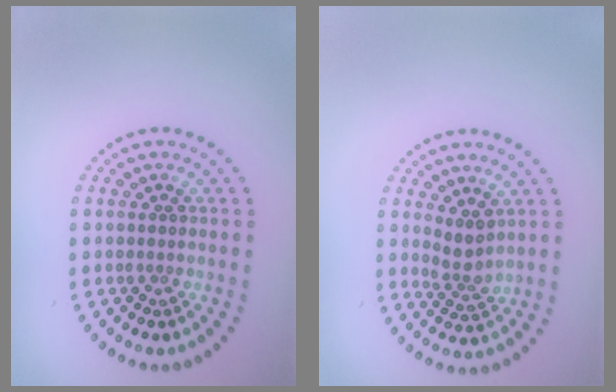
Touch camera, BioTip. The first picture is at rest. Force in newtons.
{"total": 2.4, "press": 1.7, "slide": 1.6}